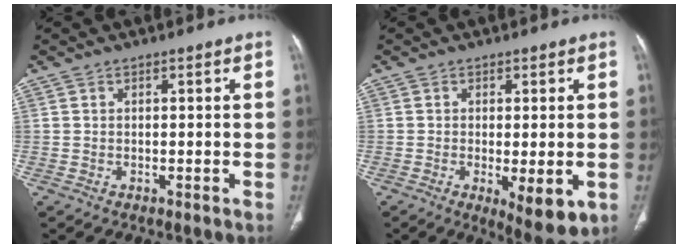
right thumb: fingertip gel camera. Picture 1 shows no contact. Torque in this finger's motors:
{"motor_torque": [-0.33, 0.51, -0.15, 0.04, 0.05]}